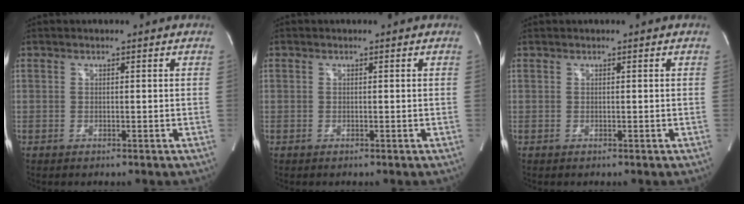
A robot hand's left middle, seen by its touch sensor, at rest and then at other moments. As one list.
[{"total": 0.0}, {"total": 0.0}]